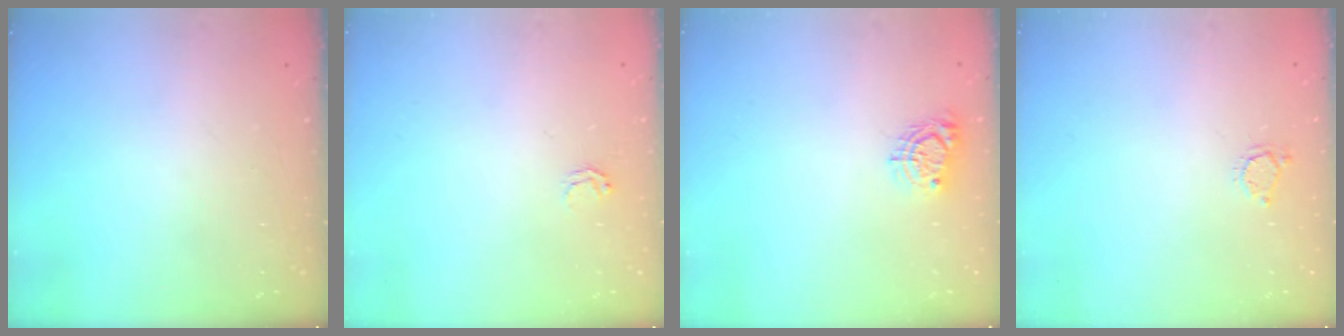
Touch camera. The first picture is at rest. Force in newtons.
{"total": 2.5, "press": 2.5, "slide": 0.2}
{"total": 6.8, "press": 6.8, "slide": 0.5}
{"total": 3.2, "press": 3.2, "slide": 0.3}